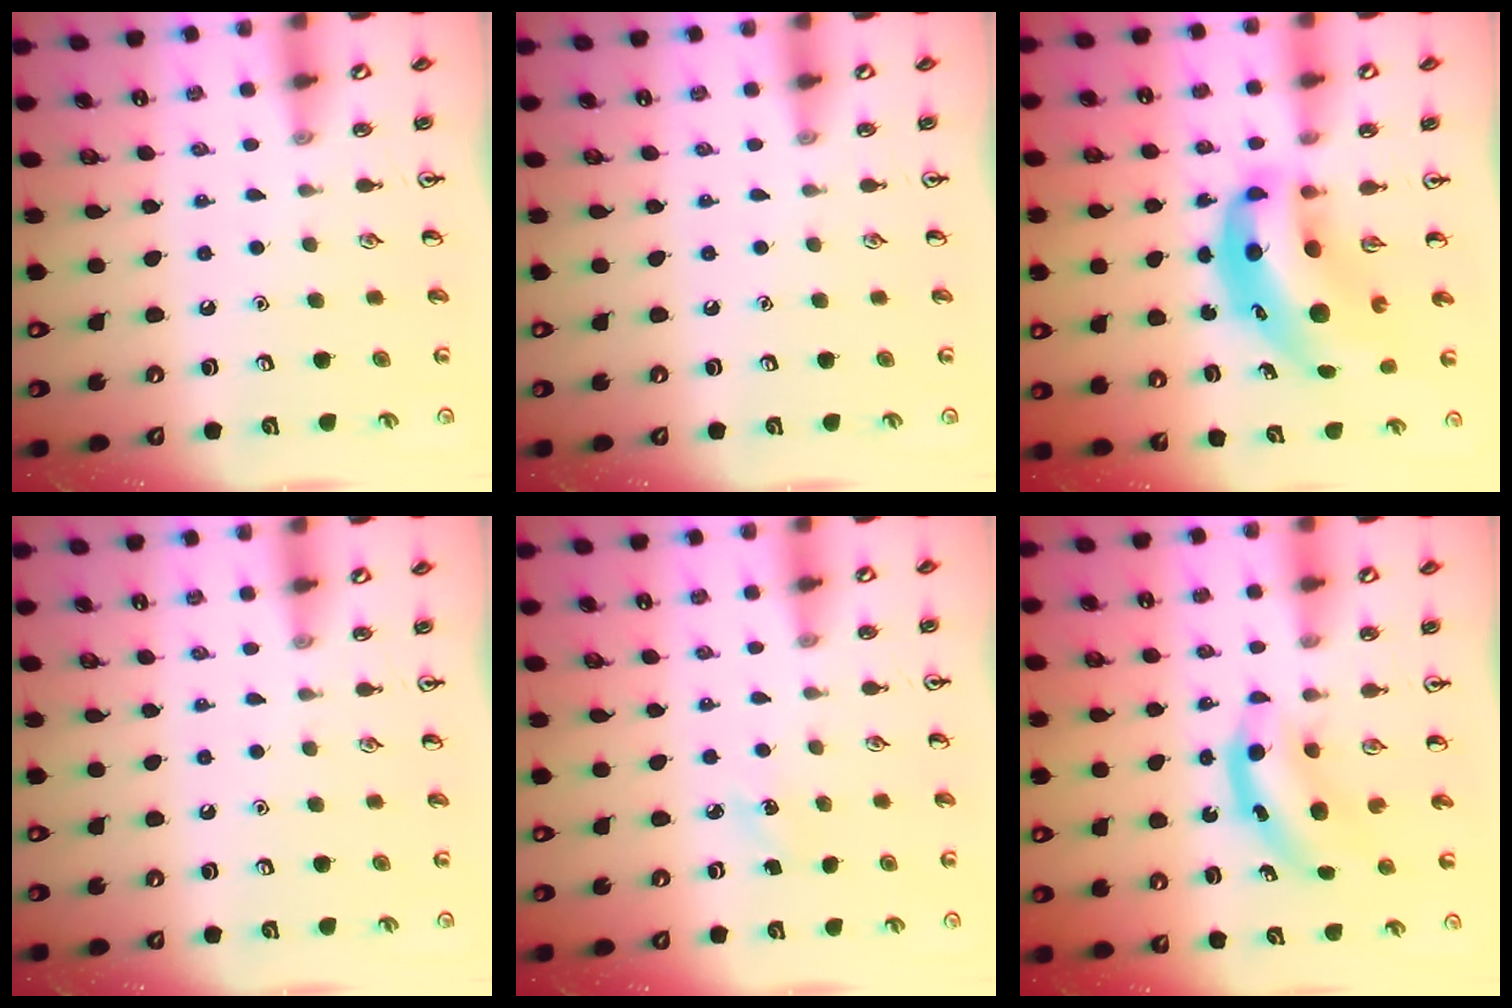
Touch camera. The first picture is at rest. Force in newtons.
{"total": 0.0}
{"total": 11.3, "press": 10.8, "slide": 3.3}
{"total": 0.0}
{"total": 2.8, "press": 2.6, "slide": 1.0}
{"total": 4.4, "press": 4.4, "slide": 0.5}